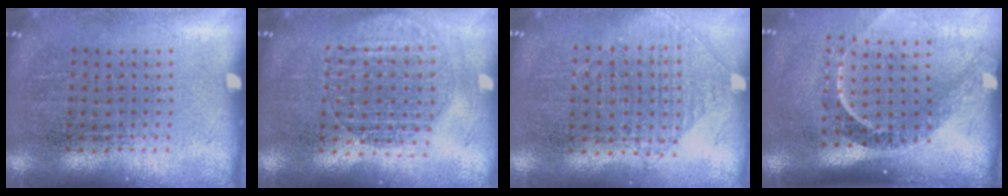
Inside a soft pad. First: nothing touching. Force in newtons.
{"total": 1.6, "press": 1.4, "slide": 0.8}
{"total": 0.9, "press": 0.9, "slide": 0.3}
{"total": 2.3, "press": 1.6, "slide": 1.6}